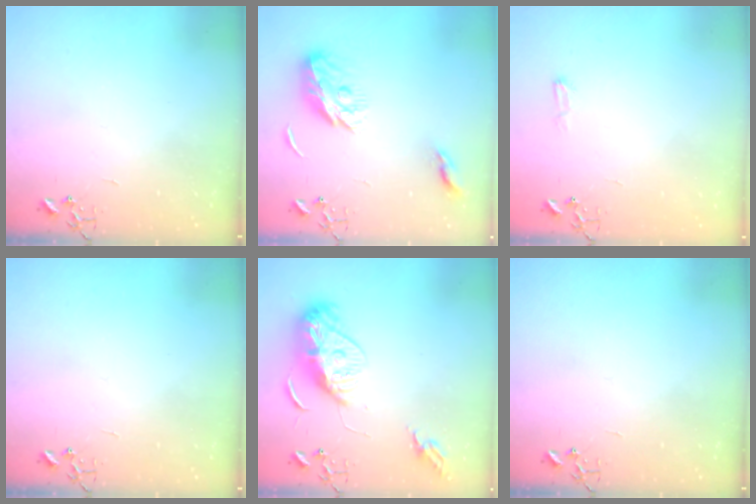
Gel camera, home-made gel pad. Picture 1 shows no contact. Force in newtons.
{"total": 11.1, "press": 11.0, "slide": 0.8}
{"total": 4.6, "press": 4.5, "slide": 0.6}
{"total": 0.0}
{"total": 12.7, "press": 12.7, "slide": 1.2}
{"total": 0.0}